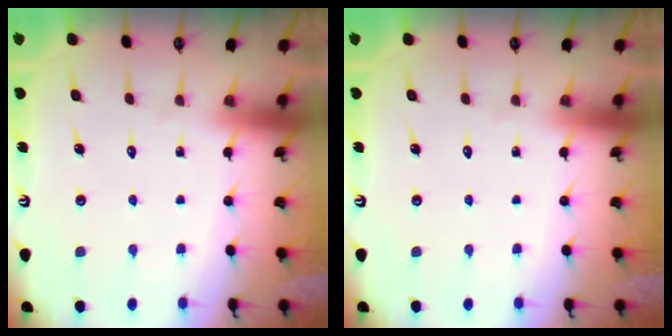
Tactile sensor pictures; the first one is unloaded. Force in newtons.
{"total": 0.0}